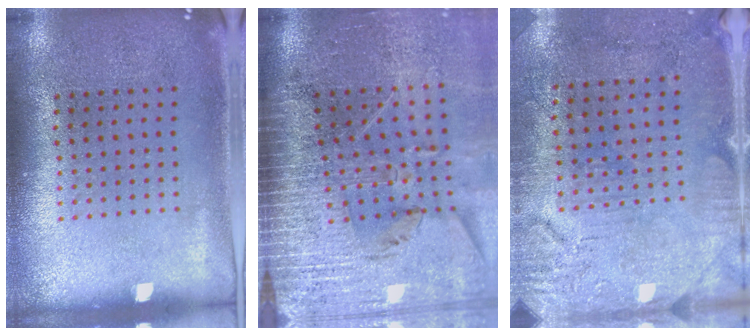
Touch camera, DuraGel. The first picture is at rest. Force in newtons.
{"total": 3.9, "press": 3.4, "slide": 2.0}
{"total": 3.1, "press": 2.6, "slide": 1.6}